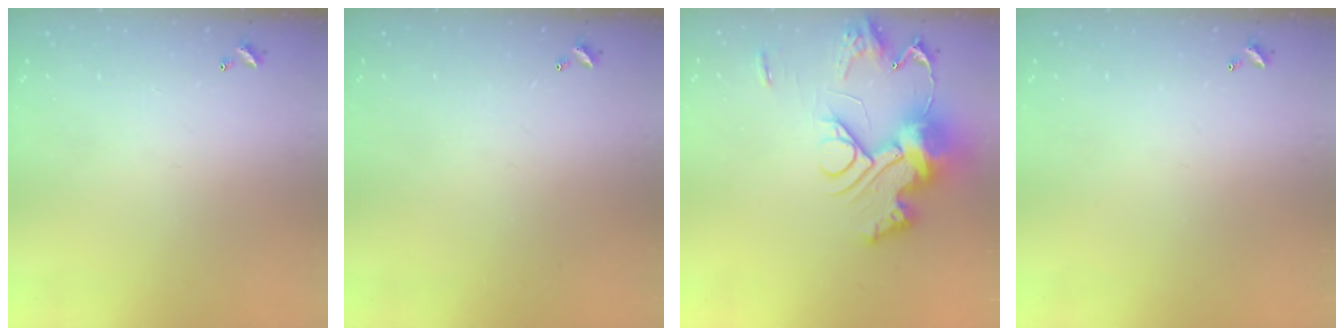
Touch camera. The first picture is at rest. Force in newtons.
{"total": 0.0}
{"total": 18.2, "press": 18.1, "slide": 0.9}
{"total": 0.0}